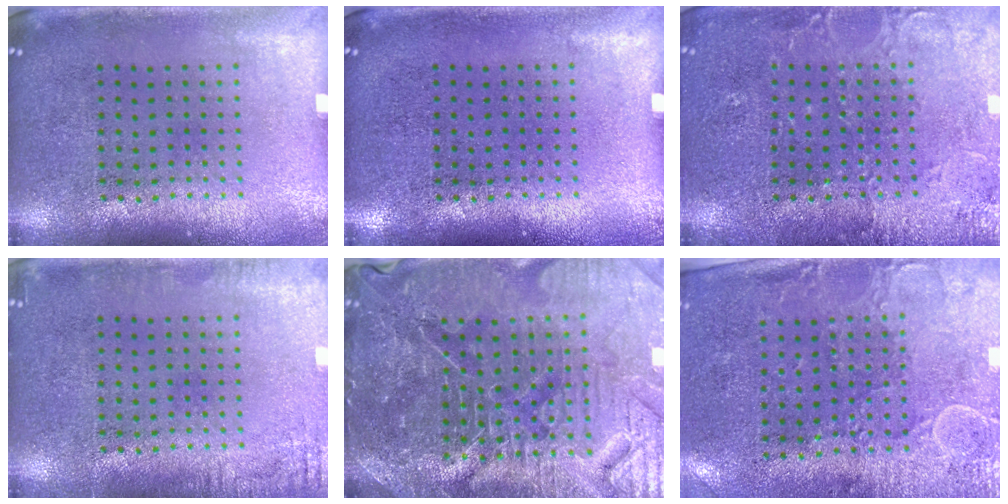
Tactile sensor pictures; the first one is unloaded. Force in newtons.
{"total": 0.0}
{"total": 3.4, "press": 3.3, "slide": 0.4}
{"total": 1.8, "press": 1.8, "slide": 0.1}
{"total": 5.8, "press": 5.4, "slide": 2.2}
{"total": 2.9, "press": 2.4, "slide": 1.7}